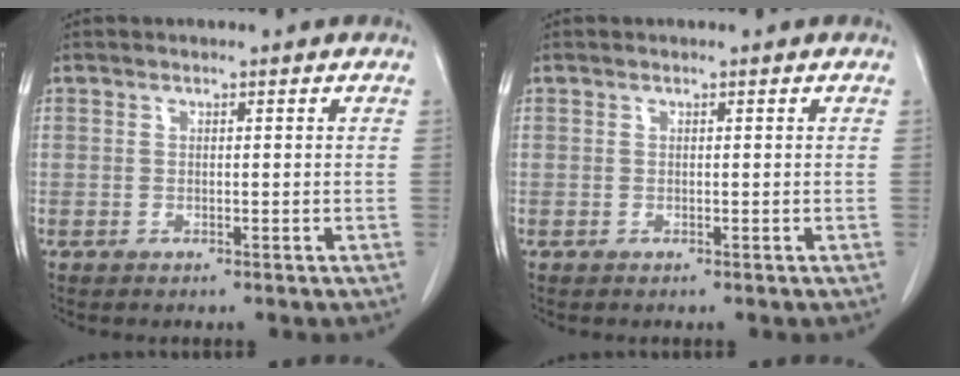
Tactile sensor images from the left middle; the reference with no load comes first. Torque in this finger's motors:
{"motor_torque": [-0.01, 0.00, 0.03, 0.00]}